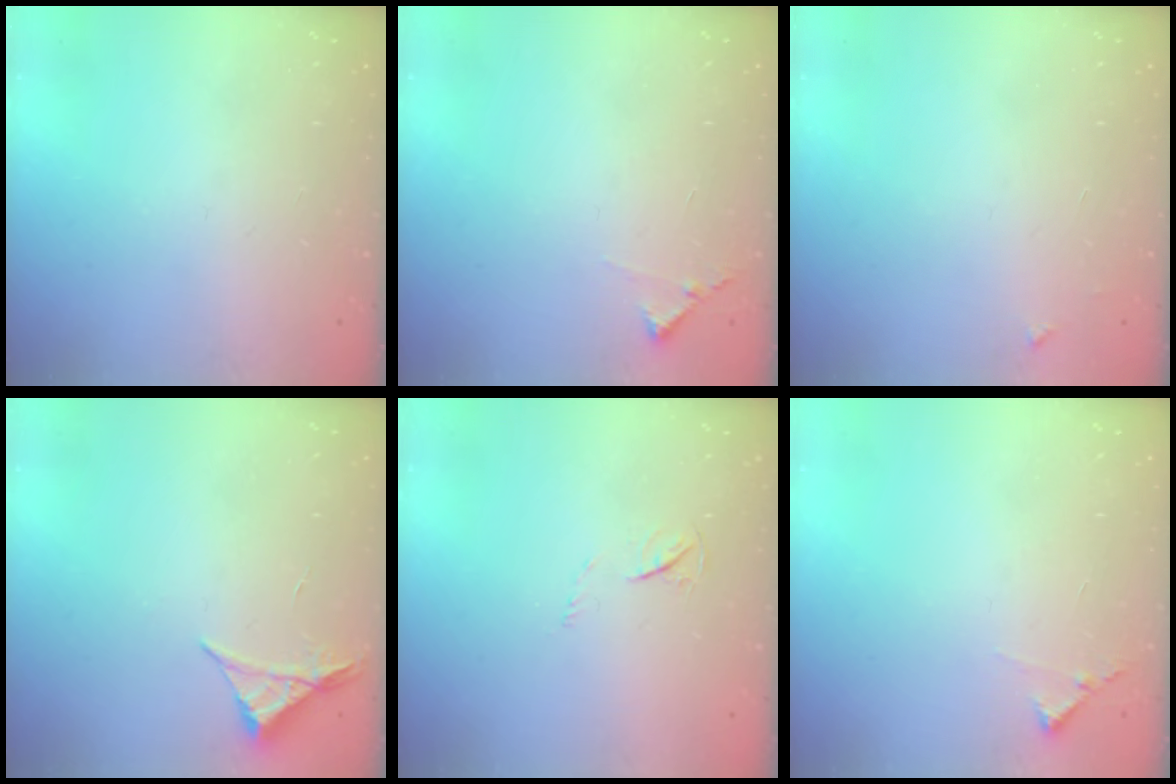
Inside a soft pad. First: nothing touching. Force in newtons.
{"total": 5.5, "press": 5.5, "slide": 0.4}
{"total": 3.3, "press": 3.3, "slide": 0.4}
{"total": 3.4, "press": 3.4, "slide": 0.6}
{"total": 3.3, "press": 3.2, "slide": 0.5}
{"total": 5.5, "press": 5.5, "slide": 0.4}